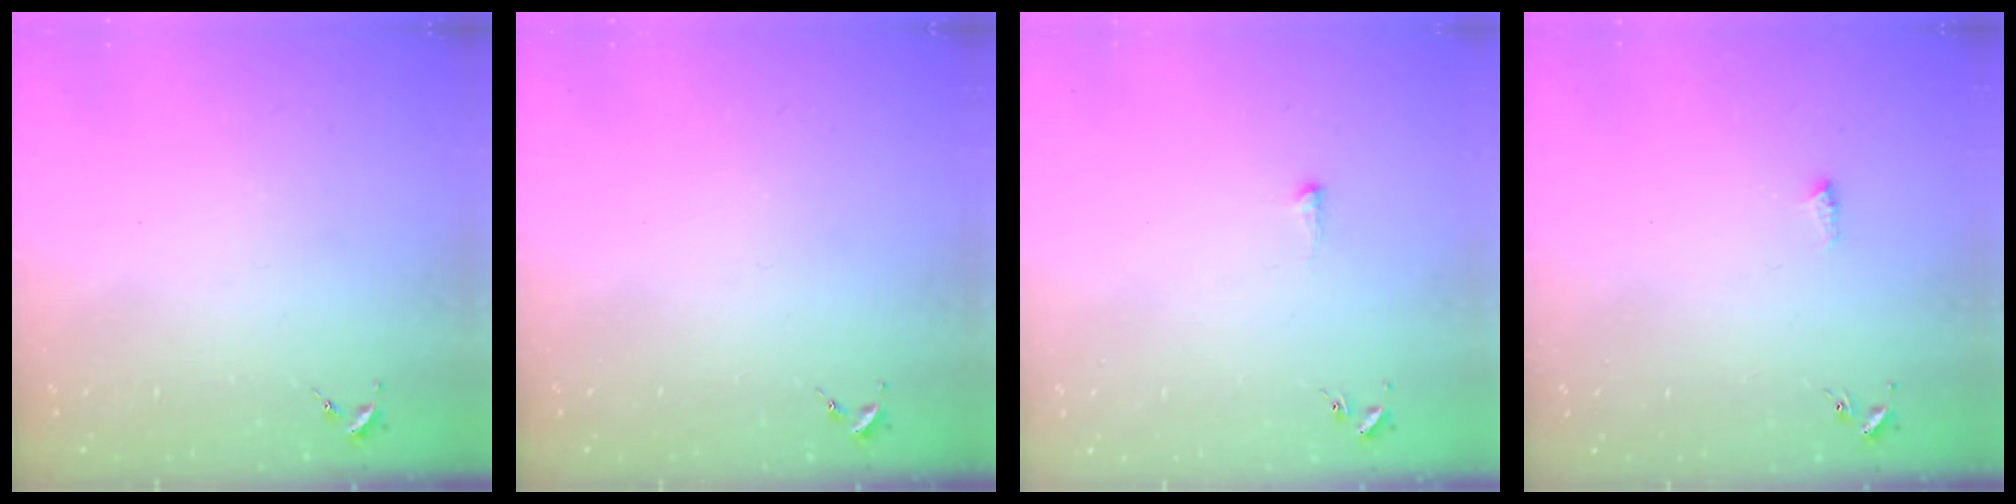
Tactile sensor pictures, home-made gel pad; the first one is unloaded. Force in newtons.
{"total": 0.0}
{"total": 3.3, "press": 3.2, "slide": 0.5}
{"total": 4.8, "press": 4.7, "slide": 0.6}